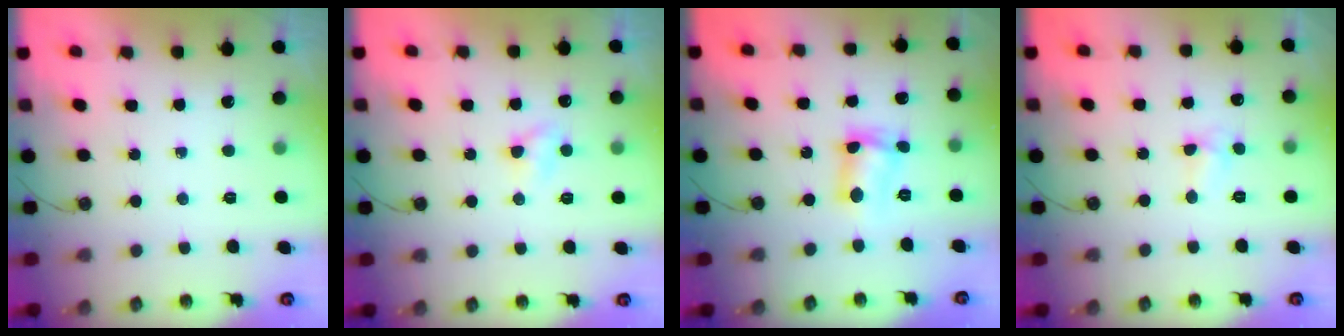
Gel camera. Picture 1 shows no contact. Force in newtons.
{"total": 4.0, "press": 4.0, "slide": 0.6}
{"total": 7.4, "press": 7.4, "slide": 0.6}
{"total": 3.9, "press": 3.9, "slide": 0.5}